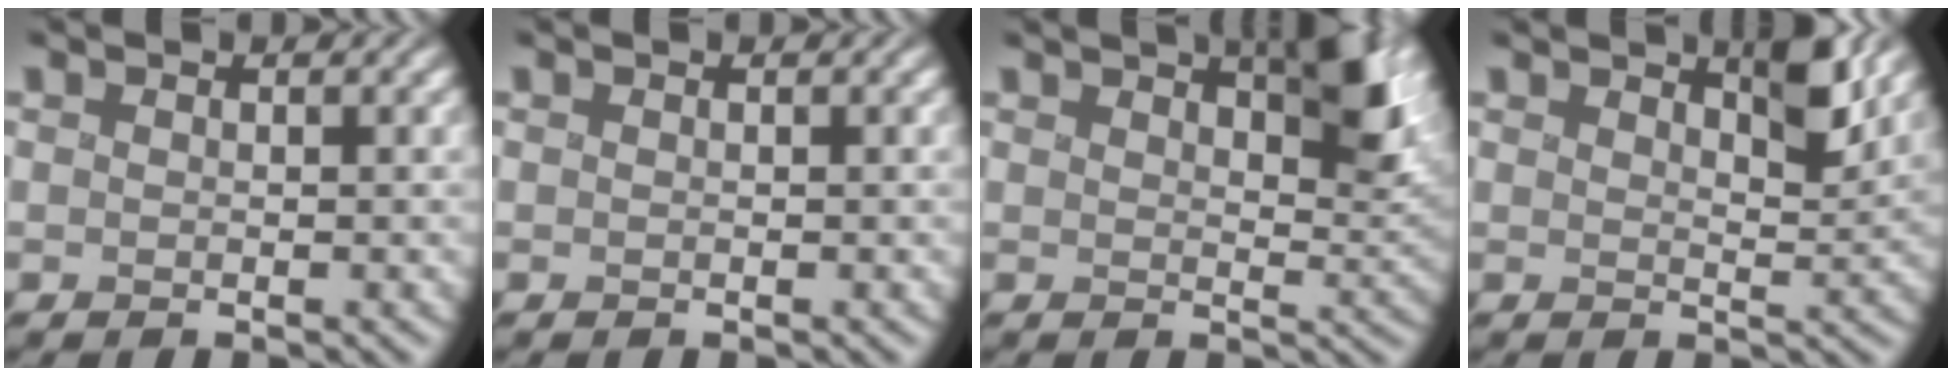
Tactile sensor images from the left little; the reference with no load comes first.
{"total": 0.0}
{"total": 6.1, "force": [3.5, 2.1, 4.5], "torque": [-0.061, 0.004, 0.055]}
{"total": 3.6, "force": [2.6, 0.9, 2.3], "torque": [-0.029, -0.001, 0.033]}